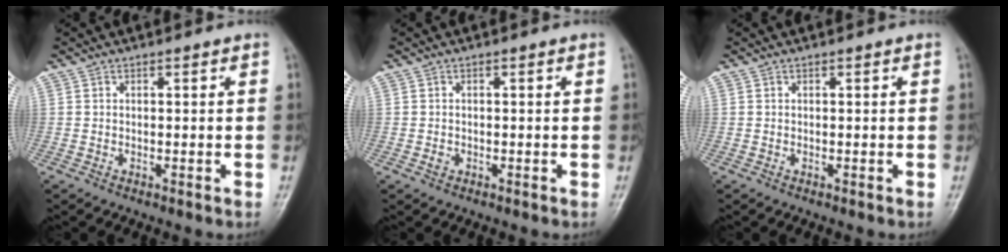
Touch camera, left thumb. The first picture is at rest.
{"total": 1.2, "force": [-0.4, 0.9, 0.5], "torque": [-0.006, 0.002, -0.008]}
{"total": 0.0}